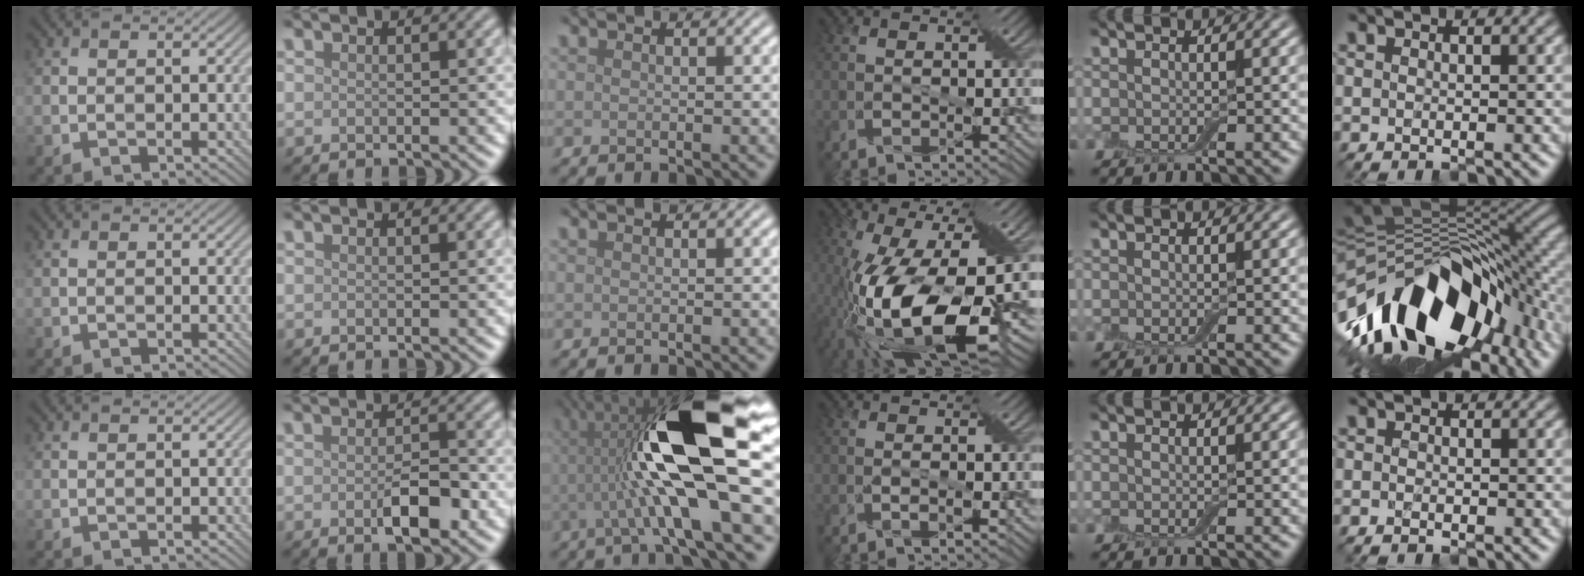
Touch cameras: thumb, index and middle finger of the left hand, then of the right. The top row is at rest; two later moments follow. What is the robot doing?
{"motion": "cut", "object": "aluminum foil"}